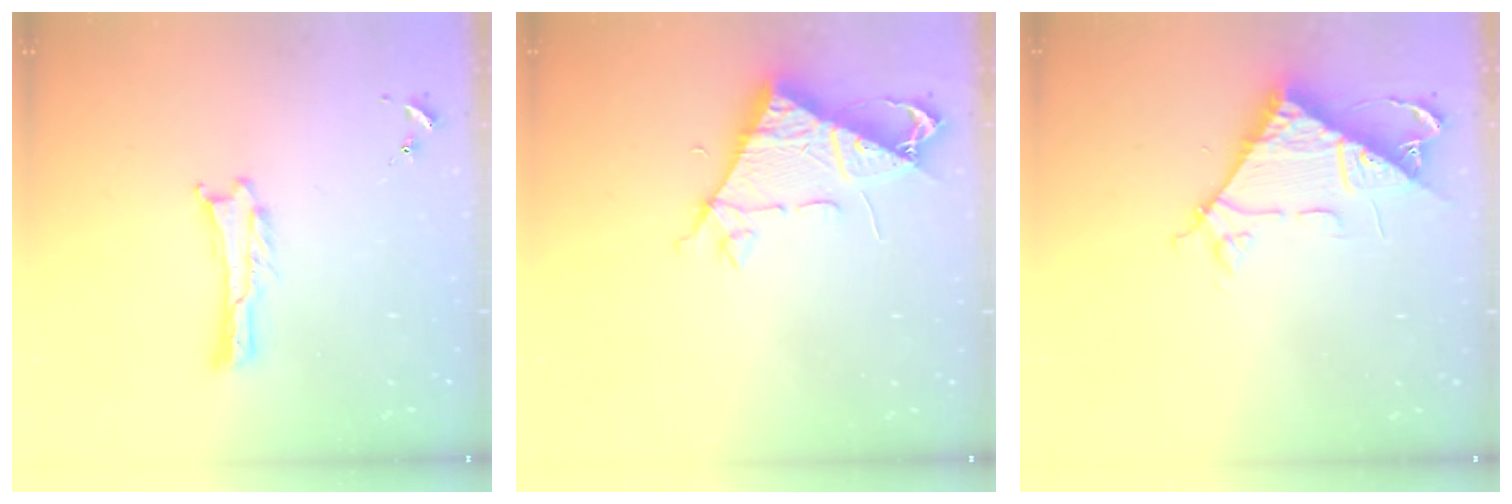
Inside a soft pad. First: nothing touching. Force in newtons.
{"total": 7.9, "press": 7.8, "slide": 0.9}
{"total": 8.5, "press": 8.4, "slide": 0.7}